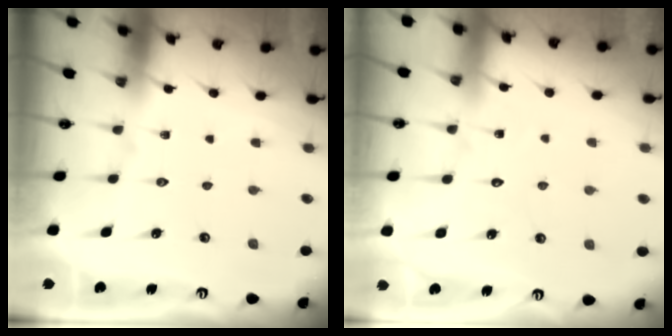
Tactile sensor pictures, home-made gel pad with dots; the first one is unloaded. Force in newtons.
{"total": 6.4, "press": 6.4, "slide": 0.6}